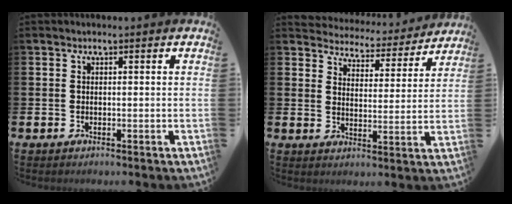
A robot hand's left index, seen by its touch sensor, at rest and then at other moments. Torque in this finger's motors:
{"motor_torque": [0.94, -1.20, 0.08, -0.03]}